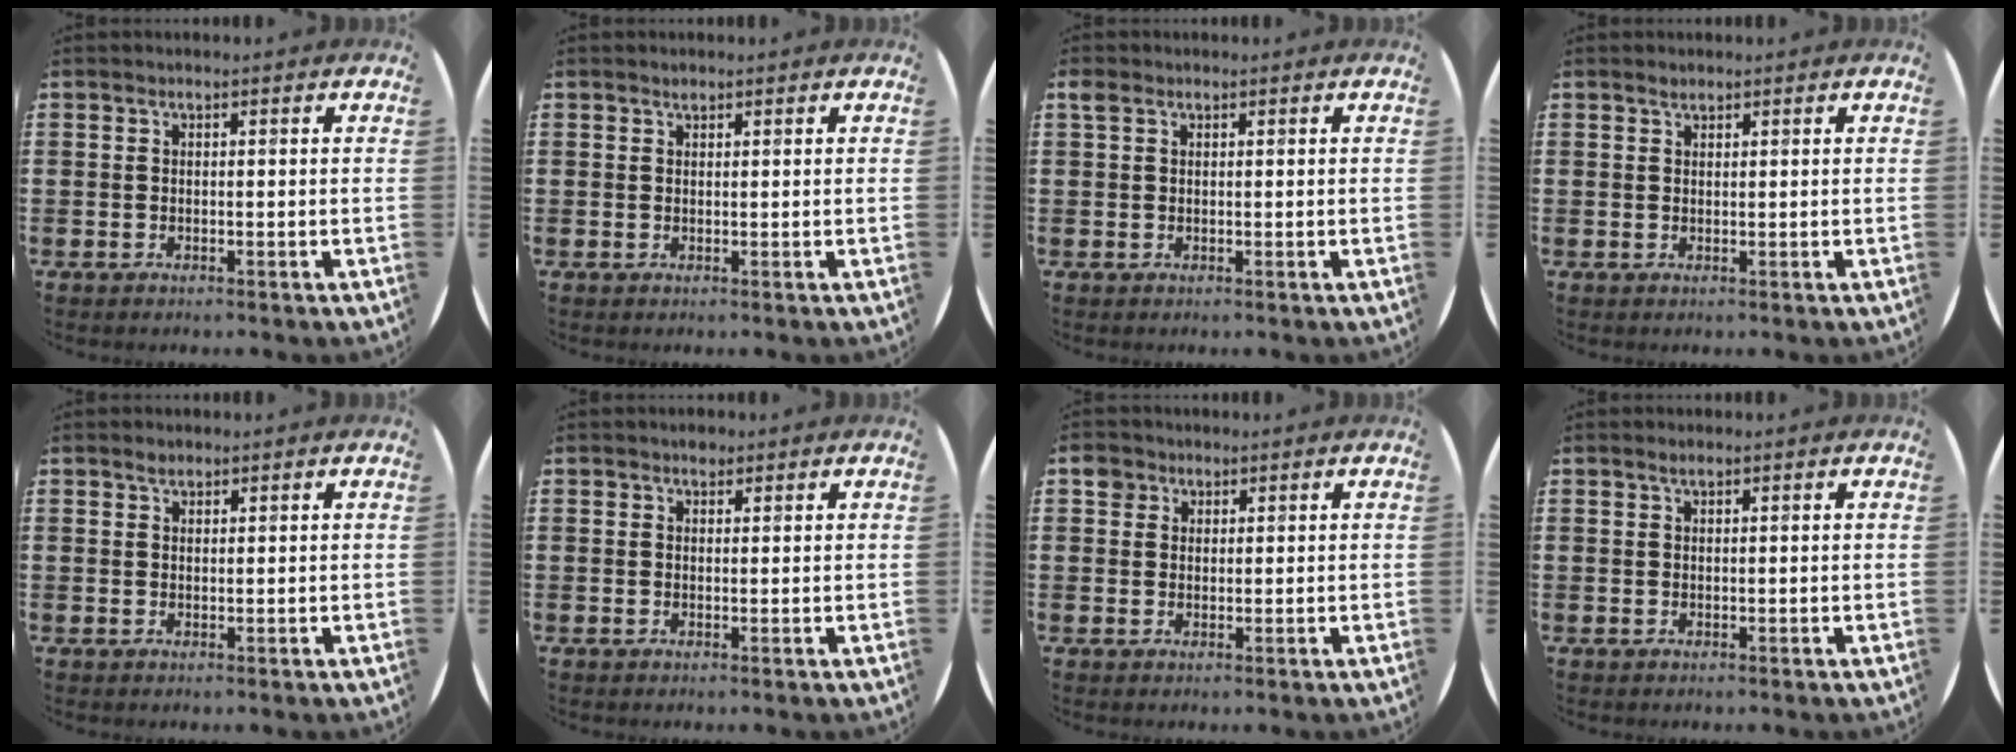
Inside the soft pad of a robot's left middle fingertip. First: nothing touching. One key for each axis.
{"total": 0.6, "fx": 0.5, "fy": 0.3, "fz": 0.1, "tx": -0.001, "ty": 0.003, "tz": 0.009}
{"total": 0.9, "fx": 0.5, "fy": 0.6, "fz": 0.4, "tx": -0.009, "ty": 0.005, "tz": 0.010}
{"total": 0.7, "fx": 0.7, "fy": 0.3, "fz": 0.1, "tx": -0.003, "ty": 0.002, "tz": 0.013}
{"total": 1.1, "fx": 1.0, "fy": 0.5, "fz": 0.3, "tx": 0.001, "ty": -0.001, "tz": 0.017}
{"total": 1.1, "fx": 1.0, "fy": 0.4, "fz": 0.1, "tx": 0.006, "ty": 0.001, "tz": 0.017}
{"total": 2.3, "fx": 1.6, "fy": 1.6, "fz": 0.3, "tx": 0.008, "ty": 0.000, "tz": 0.029}
{"total": 0.7, "fx": 0.6, "fy": 0.1, "fz": 0.4, "tx": -0.008, "ty": 0.002, "tz": 0.011}